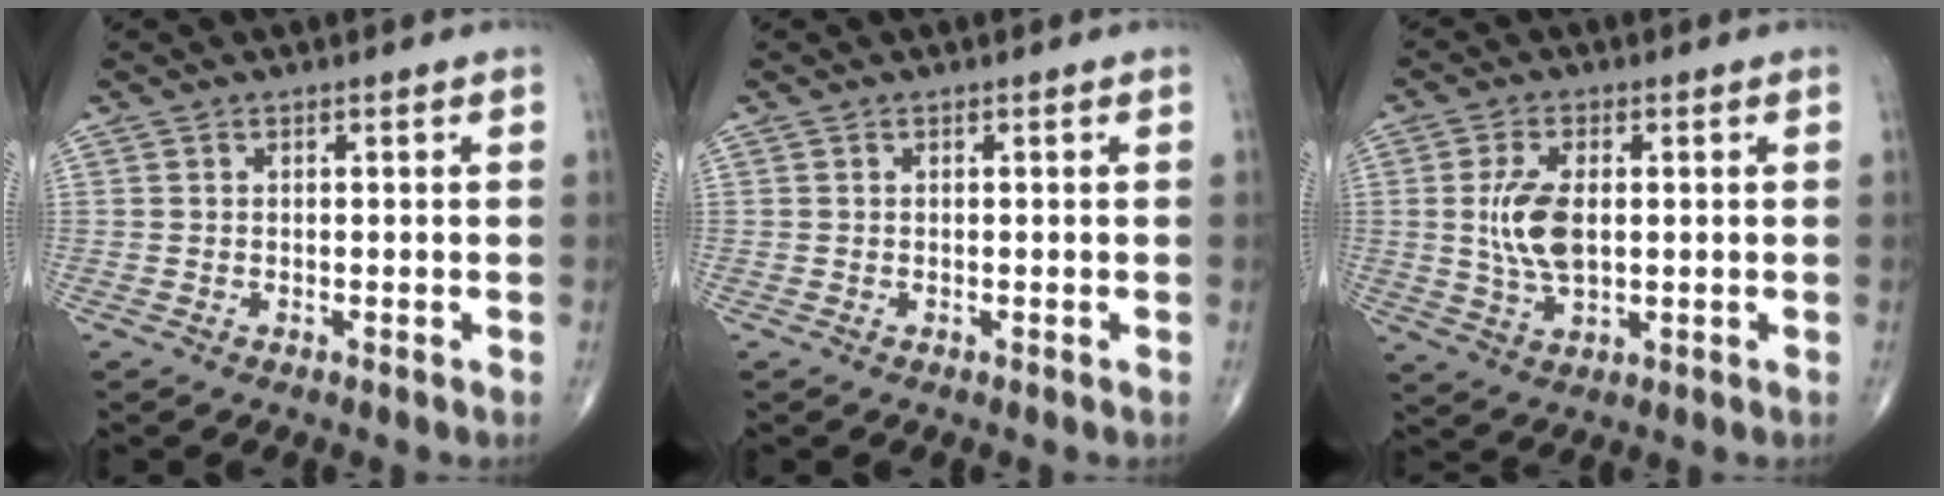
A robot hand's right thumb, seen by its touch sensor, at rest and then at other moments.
{"total": 0.0}
{"total": 8.3, "force": [0.7, 4.2, 7.1], "torque": [-0.147, -0.005, 0.017]}